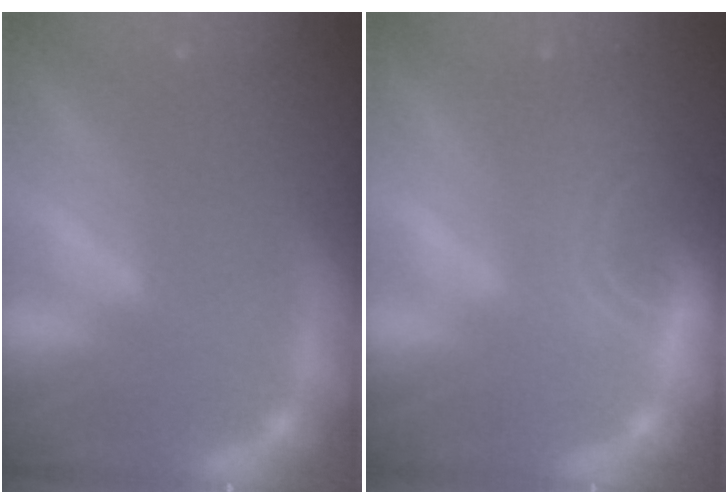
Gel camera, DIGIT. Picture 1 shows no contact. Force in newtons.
{"total": 6.1}